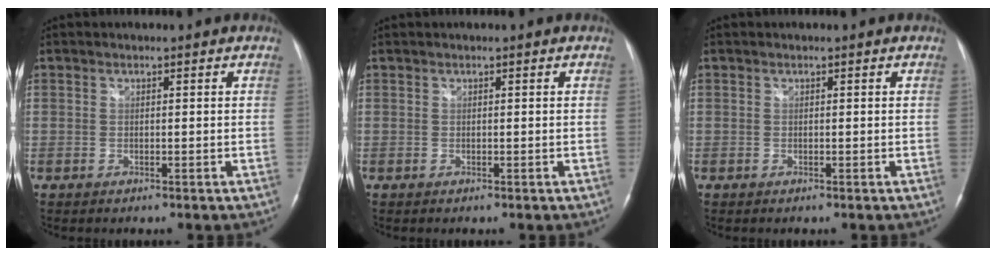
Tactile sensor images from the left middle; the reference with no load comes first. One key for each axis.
{"total": 0.0}
{"total": 0.0}